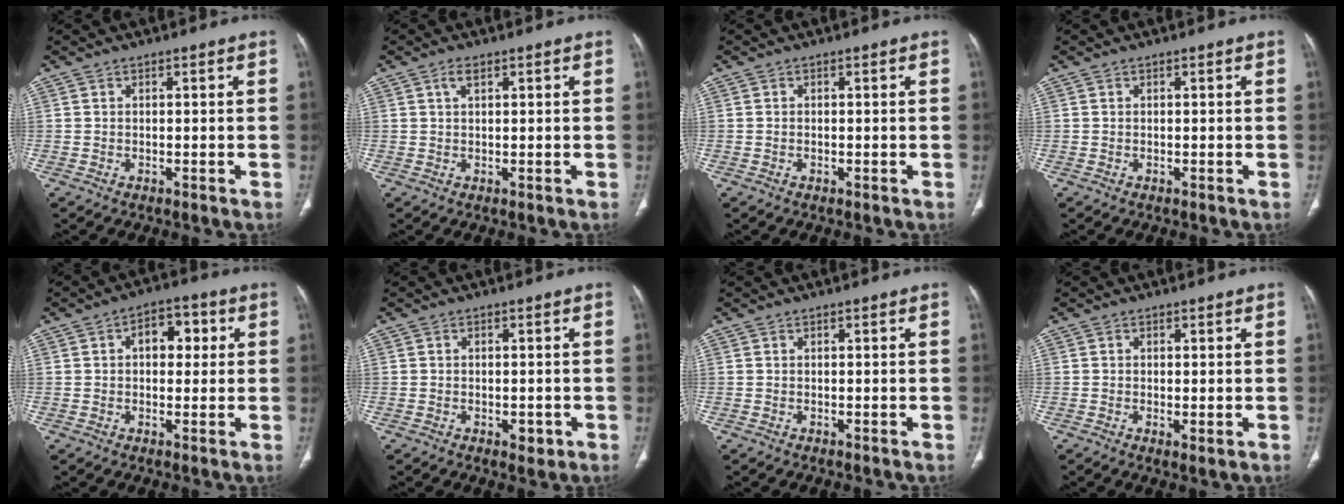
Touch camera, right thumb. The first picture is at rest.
{"total": 1.9, "force": [0.9, 0.8, 1.4], "torque": [-0.028, 0.004, 0.019]}
{"total": 0.0}
{"total": 0.0}
{"total": 7.1, "force": [1.5, 4.6, 5.2], "torque": [-0.042, 0.012, 0.017]}
{"total": 2.4, "force": [-0.8, 1.5, 1.7], "torque": [-0.012, 0.002, -0.007]}
{"total": 0.0}
{"total": 1.6, "force": [-0.3, 0.6, 1.5], "torque": [-0.030, -0.007, -0.003]}